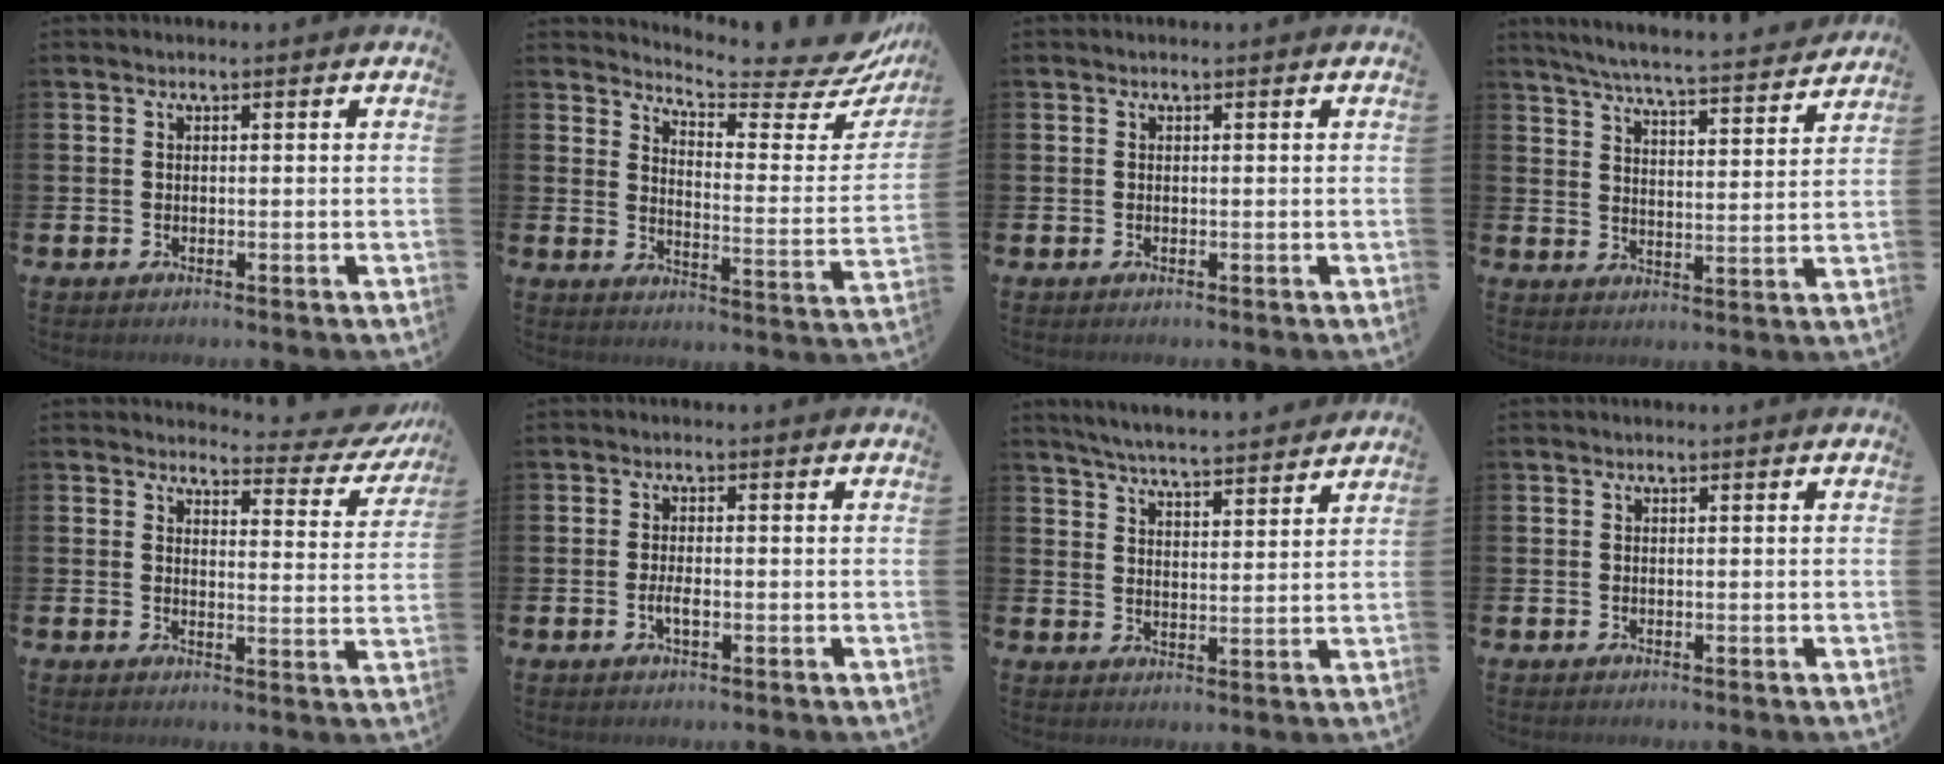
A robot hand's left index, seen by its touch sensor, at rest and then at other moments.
{"total": 6.8, "force": [6.4, 0.6, 2.0], "torque": [-0.049, -0.060, 0.105]}
{"total": 0.0}
{"total": 5.9, "force": [5.6, -0.1, 1.8], "torque": [-0.060, -0.040, 0.095]}
{"total": 3.1, "force": [2.9, 1.1, 0.5], "torque": [-0.007, -0.031, 0.040]}
{"total": 1.8, "force": [-0.5, 0.6, 1.6], "torque": [-0.027, -0.001, -0.011]}
{"total": 5.5, "force": [5.4, -0.1, 0.9], "torque": [-0.033, -0.036, 0.094]}
{"total": 0.0}